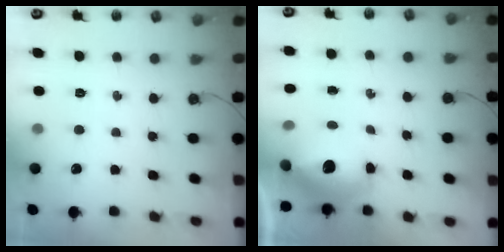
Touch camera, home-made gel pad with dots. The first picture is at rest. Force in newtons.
{"total": 13.7, "press": 13.7, "slide": 1.2}